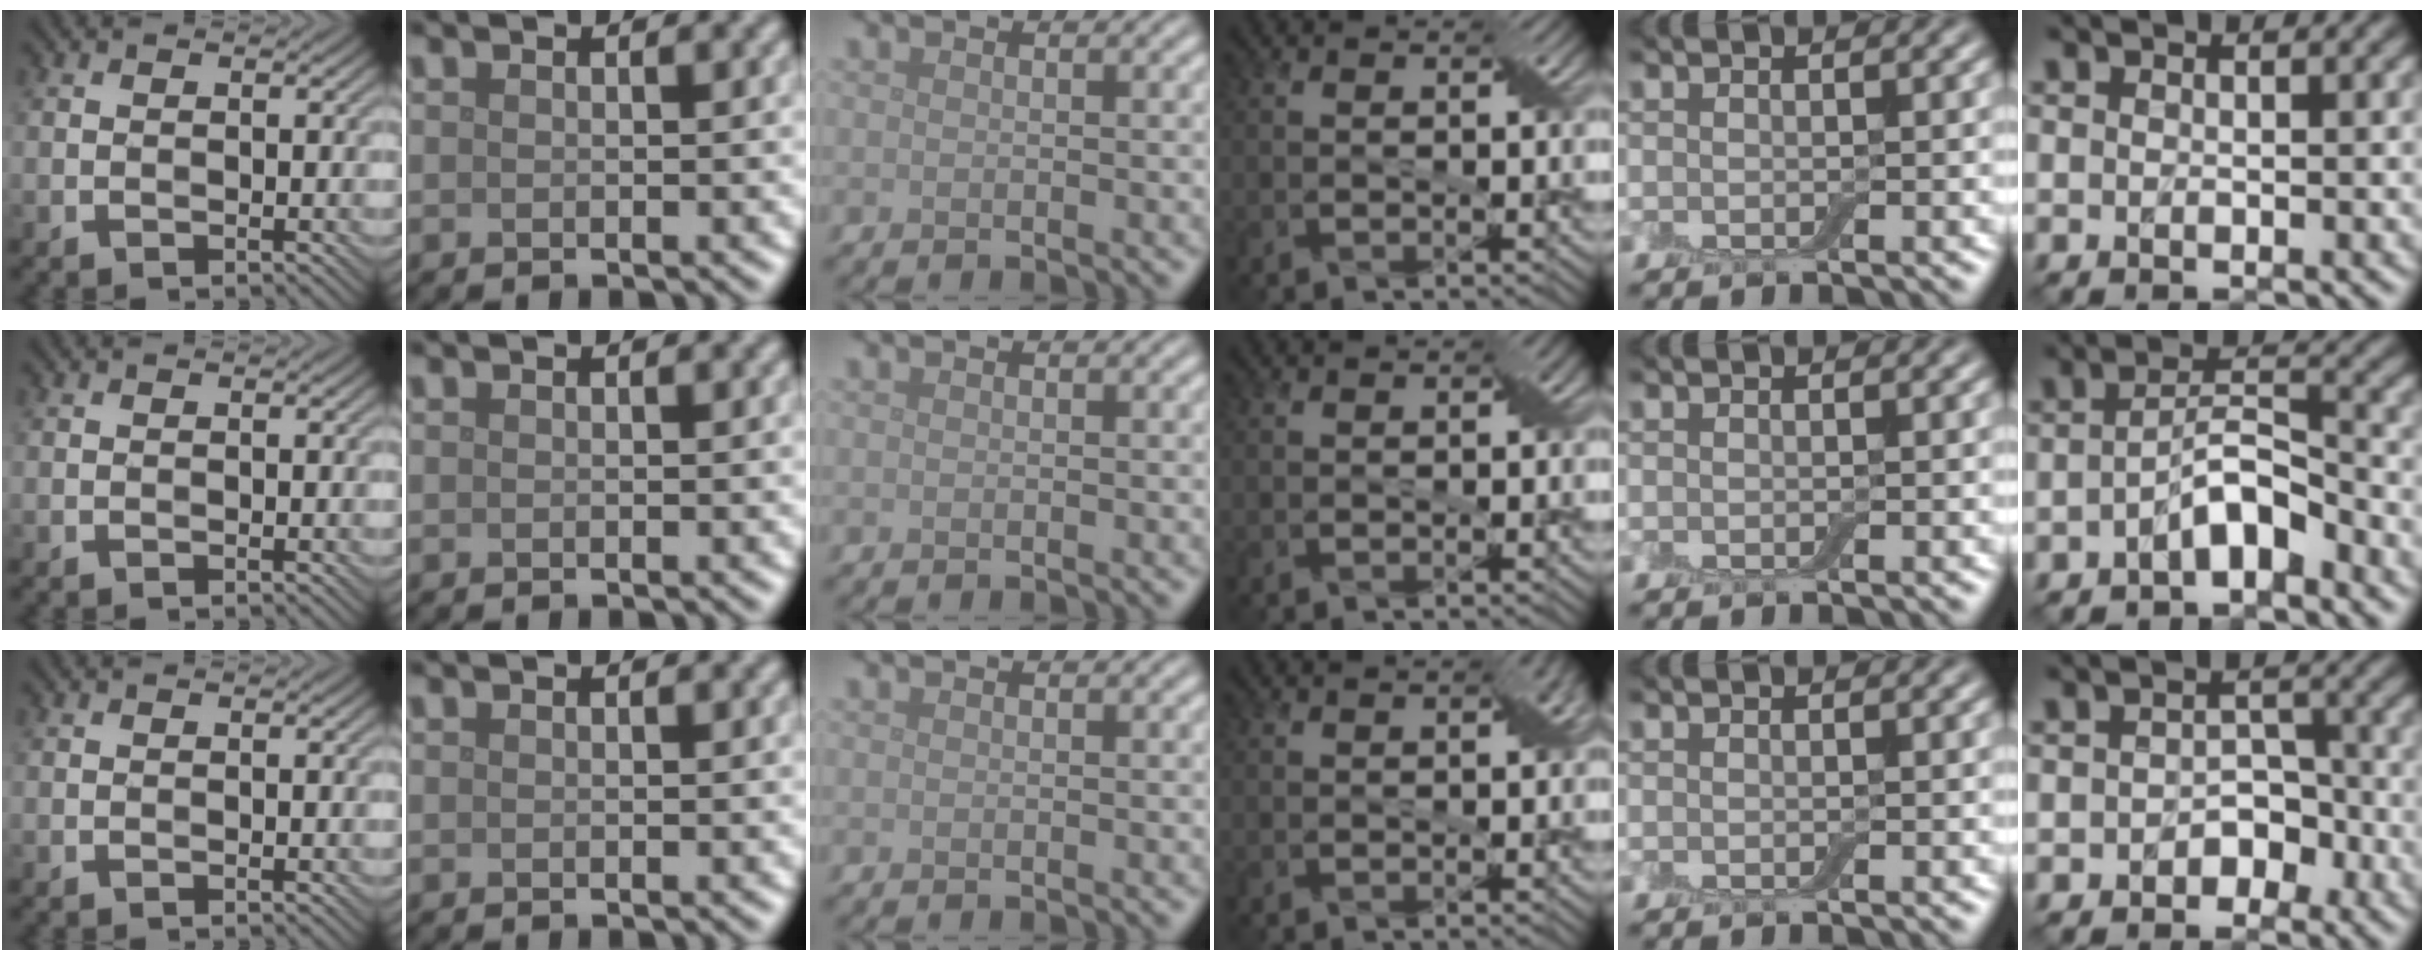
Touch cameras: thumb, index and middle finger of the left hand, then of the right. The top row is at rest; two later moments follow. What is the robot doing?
{"motion": "pour", "object": "bottle"}